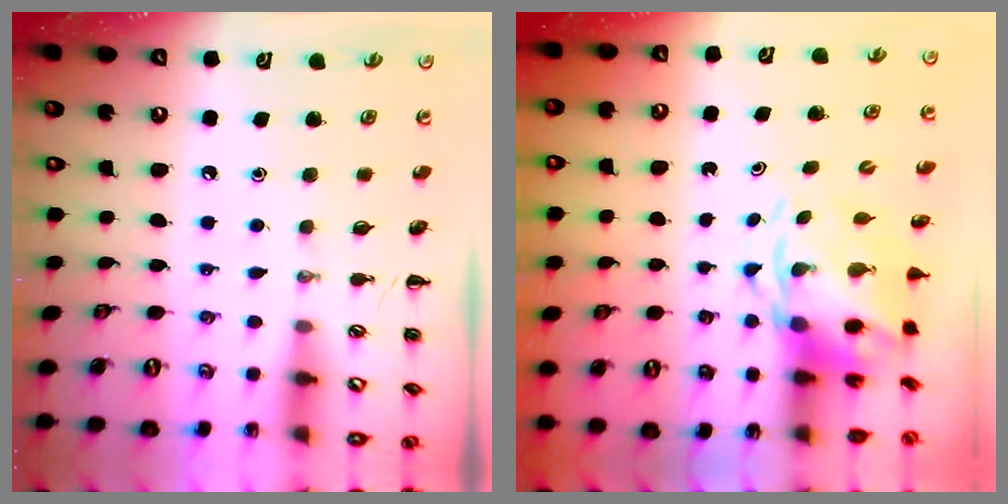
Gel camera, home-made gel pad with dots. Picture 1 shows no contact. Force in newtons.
{"total": 5.8, "press": 5.7, "slide": 1.0}